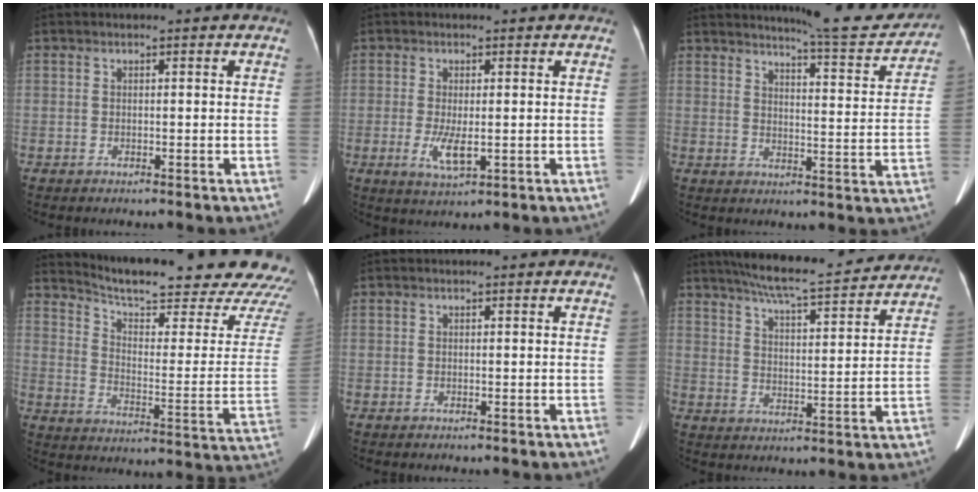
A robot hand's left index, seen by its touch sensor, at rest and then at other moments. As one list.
[{"total": 4.2, "force": [-0.3, 1.2, 4.0], "torque": [-0.077, -0.009, -0.001]}, {"total": 12.2, "force": [11.7, 0.7, 3.3], "torque": [-0.040, -0.031, 0.141]}, {"total": 26.9, "force": [24.5, 2.5, 10.7], "torque": [-0.163, -0.089, 0.306]}, {"total": 0.0}, {"total": 17.7, "force": [16.0, 2.1, 7.3], "torque": [-0.120, 0.016, 0.224]}]